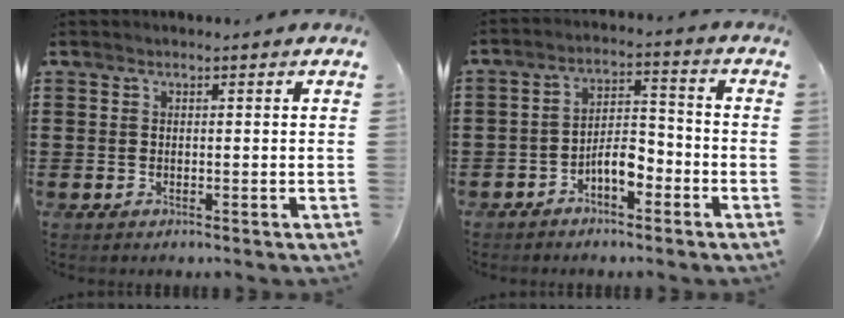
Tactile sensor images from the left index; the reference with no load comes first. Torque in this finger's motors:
{"motor_torque": [0.44, 0.25, 0.16, 0.06]}